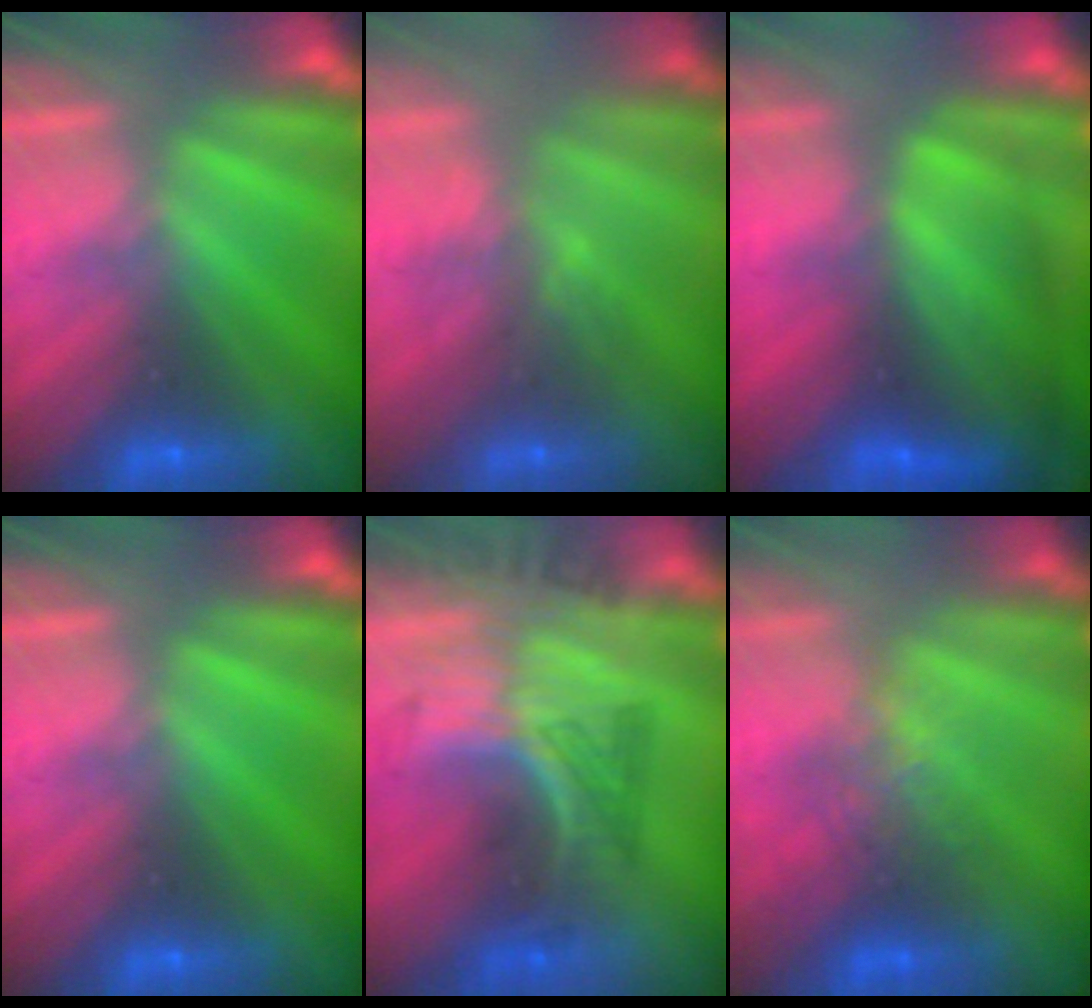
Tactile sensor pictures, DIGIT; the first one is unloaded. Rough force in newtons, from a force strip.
{"total": 2.9}
{"total": 9.3}
{"total": 0.0}
{"total": 3.1}
{"total": 2.6}